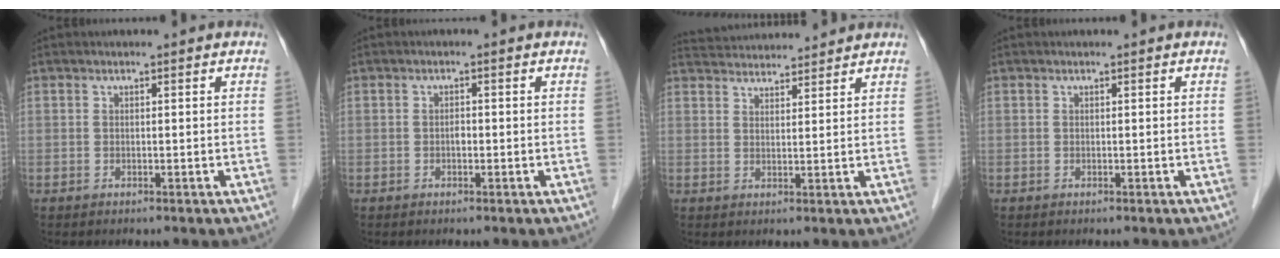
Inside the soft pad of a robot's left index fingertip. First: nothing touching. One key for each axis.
{"total": 0.9, "fx": -0.3, "fy": 0.5, "fz": 0.7, "tx": -0.011, "ty": 0.002, "tz": -0.008}
{"total": 9.3, "fx": 9.1, "fy": 1.1, "fz": 1.9, "tx": -0.036, "ty": 0.033, "tz": 0.136}
{"total": 0.0}